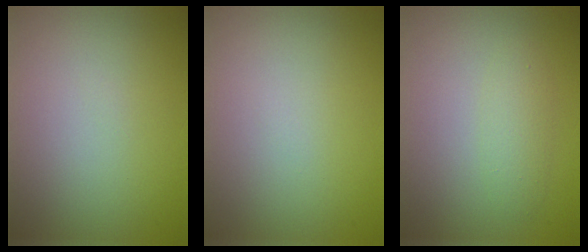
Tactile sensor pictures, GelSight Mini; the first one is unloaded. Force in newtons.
{"total": 0.0}
{"total": 1.6, "press": 1.6, "slide": 0.0}